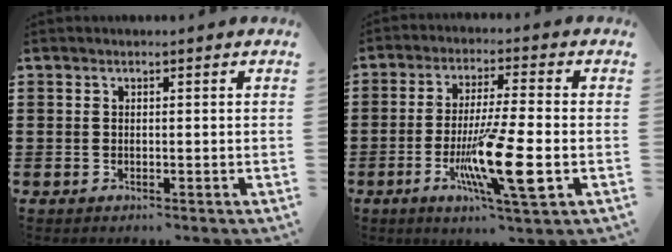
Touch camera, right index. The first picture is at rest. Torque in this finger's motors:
{"motor_torque": [2.14, 0.00, 0.67, 0.21]}